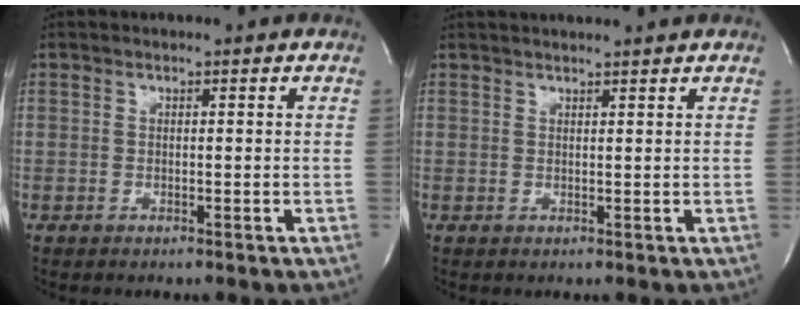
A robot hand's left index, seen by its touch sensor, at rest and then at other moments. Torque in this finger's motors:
{"motor_torque": [0.25, -0.23, 0.04, 0.01]}